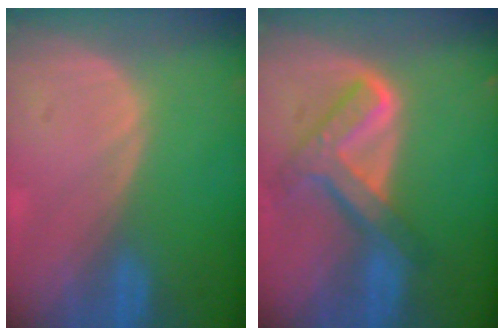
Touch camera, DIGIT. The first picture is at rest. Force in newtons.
{"total": 8.0, "press": 6.8, "slide": 4.3}